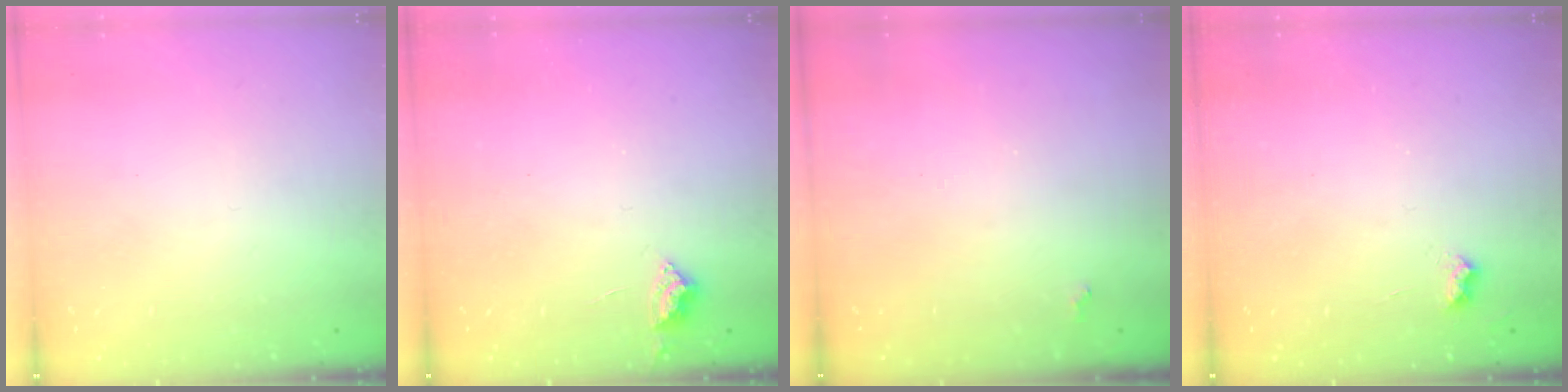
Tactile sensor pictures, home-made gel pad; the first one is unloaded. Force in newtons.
{"total": 2.9, "press": 2.8, "slide": 0.4}
{"total": 2.0, "press": 2.0, "slide": 0.5}
{"total": 3.5, "press": 3.4, "slide": 0.6}